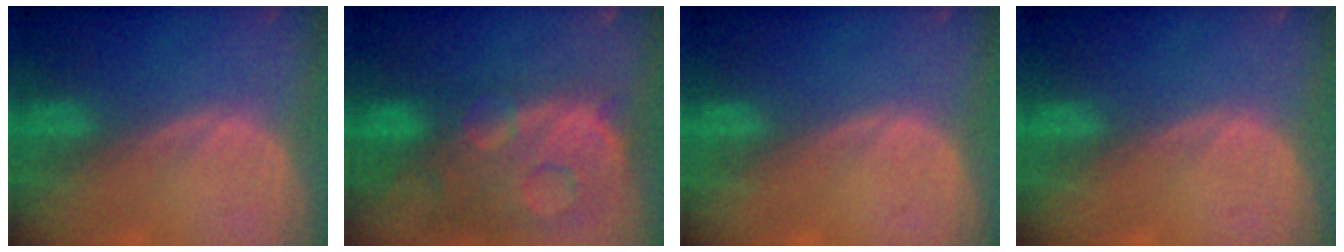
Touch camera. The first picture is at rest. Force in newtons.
{"total": 13.8, "press": 11.2, "slide": 8.0}
{"total": 0.0}
{"total": 0.0}